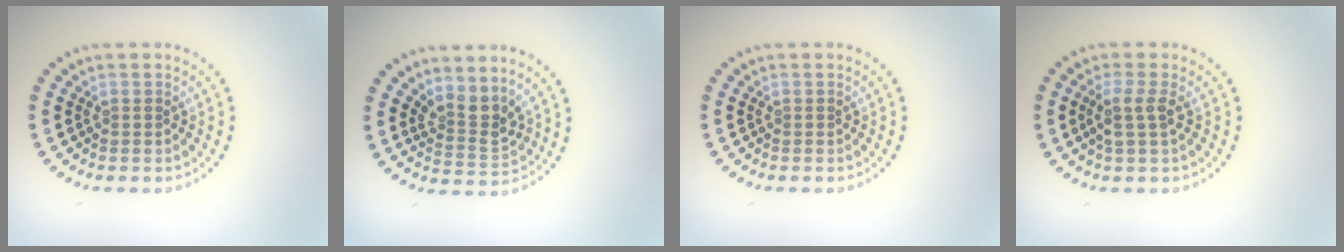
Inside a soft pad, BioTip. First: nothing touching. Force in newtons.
{"total": 2.8, "press": 2.0, "slide": 1.9}
{"total": 0.0}
{"total": 2.0, "press": 1.7, "slide": 1.1}